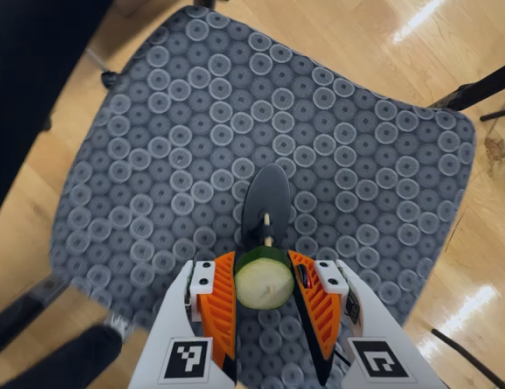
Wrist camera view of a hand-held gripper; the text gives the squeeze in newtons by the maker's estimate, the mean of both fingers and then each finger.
{"total": 11.8, "left": 13.5, "right": 10.2}